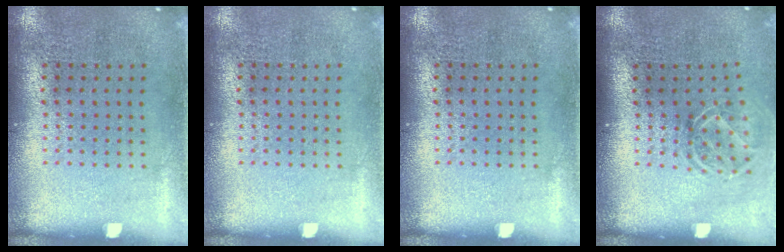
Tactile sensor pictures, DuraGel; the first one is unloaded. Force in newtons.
{"total": 0.0}
{"total": 0.0}
{"total": 1.7, "press": 1.1, "slide": 1.3}